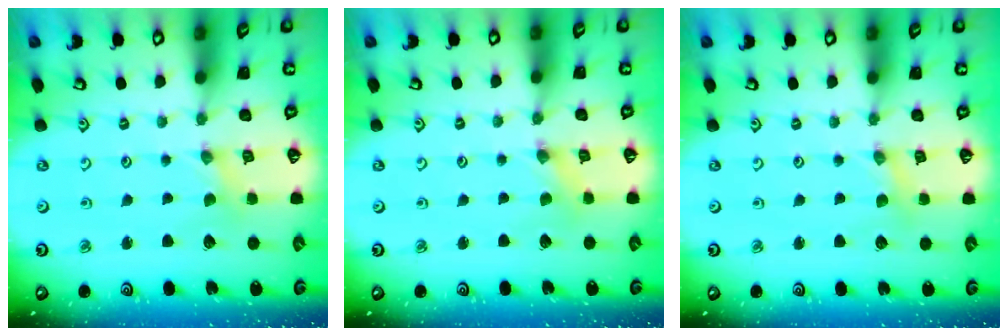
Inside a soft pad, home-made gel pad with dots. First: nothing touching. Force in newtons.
{"total": 1.2, "press": 1.2, "slide": 0.2}
{"total": 1.2, "press": 1.2, "slide": 0.2}